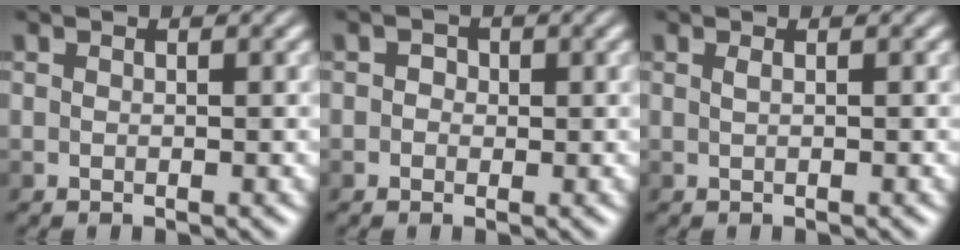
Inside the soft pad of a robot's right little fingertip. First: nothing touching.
{"total": 1.2, "force": [0.1, 1.1, 0.5], "torque": [0.001, 0.003, -0.010]}
{"total": 0.6, "force": [0.1, 0.2, 0.5], "torque": [-0.009, 0.004, 0.002]}